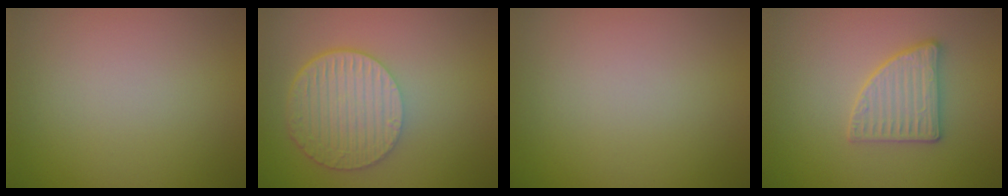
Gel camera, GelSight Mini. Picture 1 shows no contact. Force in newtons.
{"total": 7.0, "press": 5.0, "slide": 4.9}
{"total": 0.0}
{"total": 2.8, "press": 2.8, "slide": 0.4}